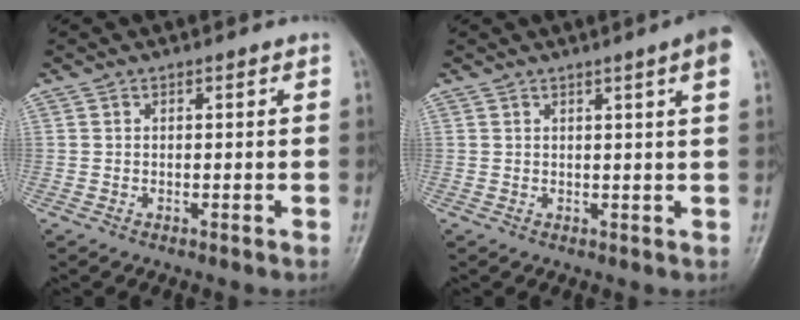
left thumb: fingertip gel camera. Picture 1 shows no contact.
{"total": 4.6, "force": [2.1, -0.2, 4.1], "torque": [-0.052, -0.004, 0.025]}